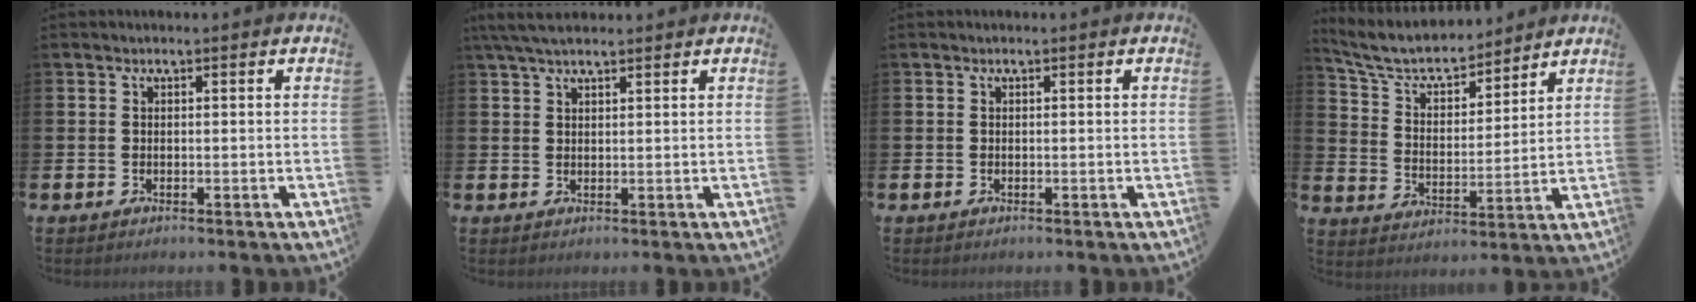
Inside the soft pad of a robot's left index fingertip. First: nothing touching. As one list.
[{"total": 4.3, "force": [3.4, 1.2, 2.3], "torque": [-0.049, -0.004, 0.063]}, {"total": 0.0}, {"total": 7.5, "force": [6.8, 2.2, 2.3], "torque": [-0.080, -0.045, 0.118]}]